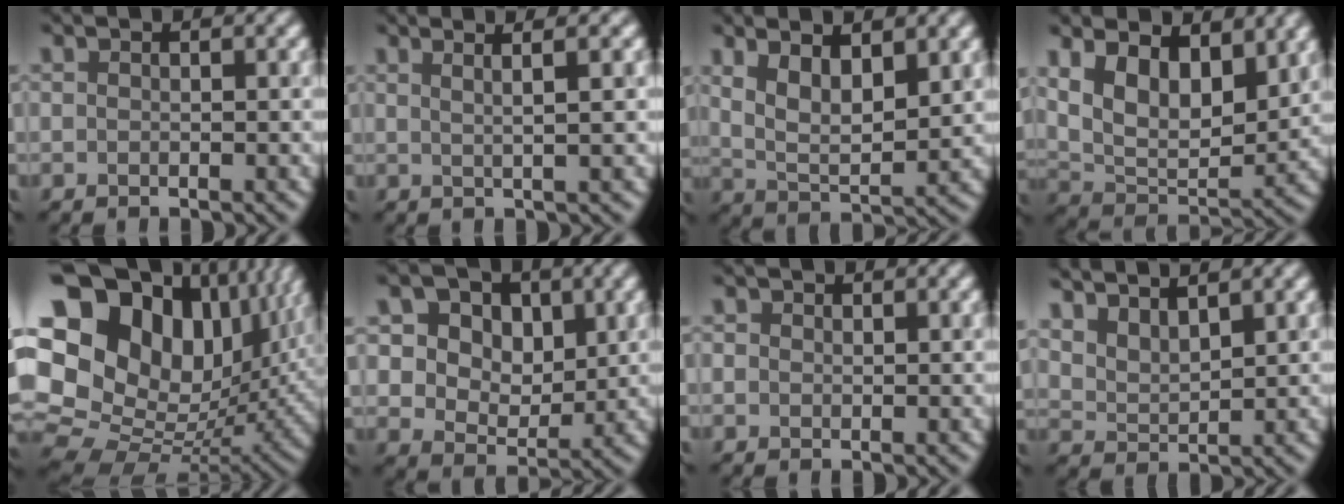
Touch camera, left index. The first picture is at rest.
{"total": 4.1, "force": [2.2, 1.3, 3.2], "torque": [-0.030, 0.020, -0.003]}
{"total": 5.7, "force": [2.4, 2.1, 4.7], "torque": [-0.094, -0.010, 0.048]}
{"total": 8.2, "force": [4.0, 4.4, 5.6], "torque": [-0.105, -0.009, 0.066]}
{"total": 22.0, "force": [6.5, 15.7, 14.0], "torque": [-0.306, 0.039, 0.130]}
{"total": 9.1, "force": [4.0, 6.3, 5.2], "torque": [-0.090, 0.007, 0.054]}
{"total": 0.7, "force": [0.3, 0.6, 0.3], "torque": [-0.005, 0.000, 0.002]}
{"total": 4.0, "force": [3.3, 1.3, 1.9], "torque": [-0.042, 0.008, 0.057]}